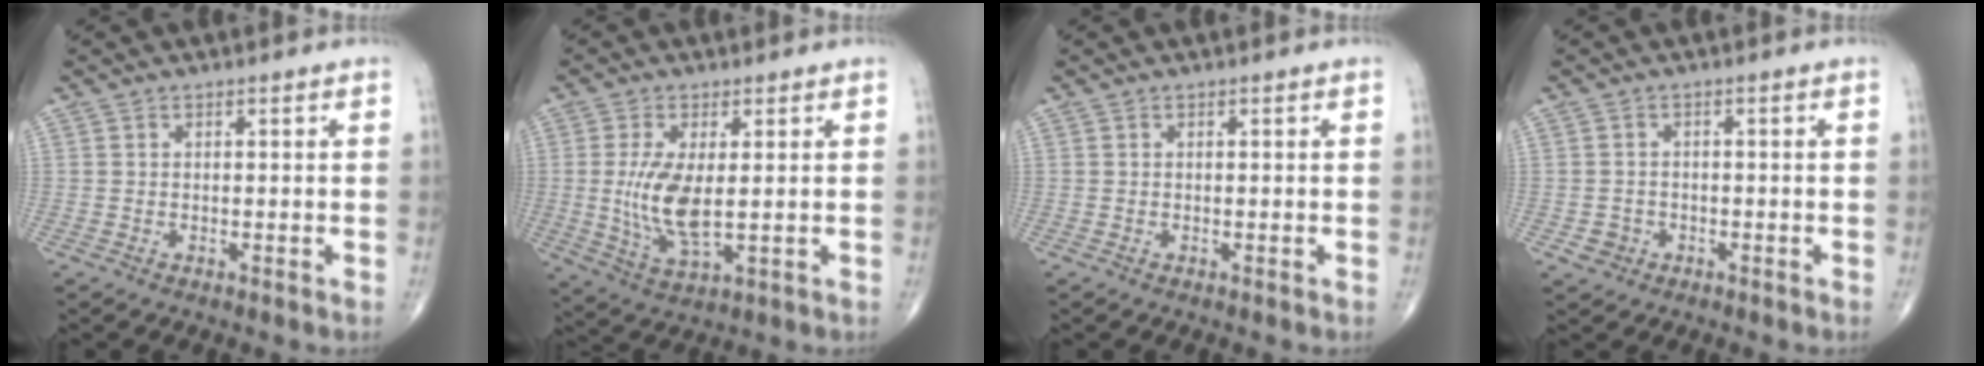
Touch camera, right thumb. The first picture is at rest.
{"total": 9.4, "force": [0.4, 3.7, 8.7], "torque": [-0.181, -0.021, 0.015]}
{"total": 0.0}
{"total": 2.2, "force": [-0.9, 2.0, 0.3], "torque": [0.002, 0.008, -0.016]}